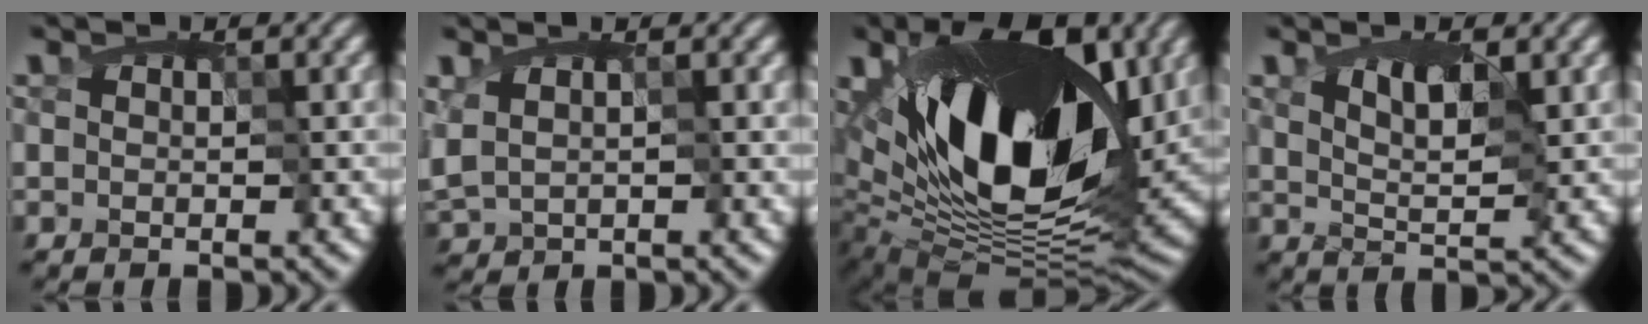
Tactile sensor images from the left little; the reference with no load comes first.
{"total": 1.9, "force": [0.2, 1.1, 1.6], "torque": [-0.049, -0.003, 0.016]}
{"total": 16.2, "force": [3.5, 9.5, 12.7], "torque": [-0.219, 0.002, 0.057]}
{"total": 3.6, "force": [0.6, 1.7, 3.1], "torque": [-0.058, -0.008, 0.013]}